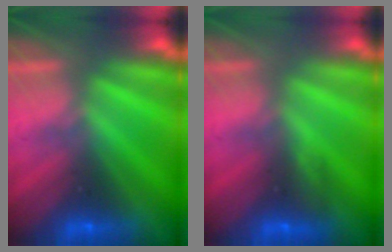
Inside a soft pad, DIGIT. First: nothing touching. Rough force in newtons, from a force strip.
{"total": 2.9}